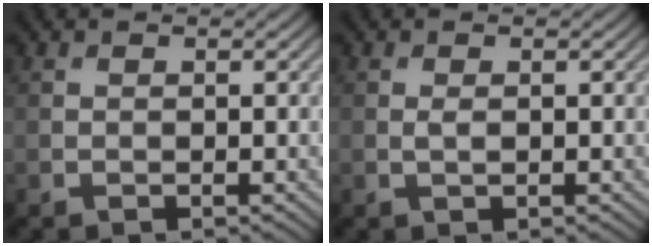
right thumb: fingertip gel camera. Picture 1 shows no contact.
{"total": 0.9, "force": [0.1, 0.4, 0.8], "torque": [-0.020, -0.002, 0.001]}